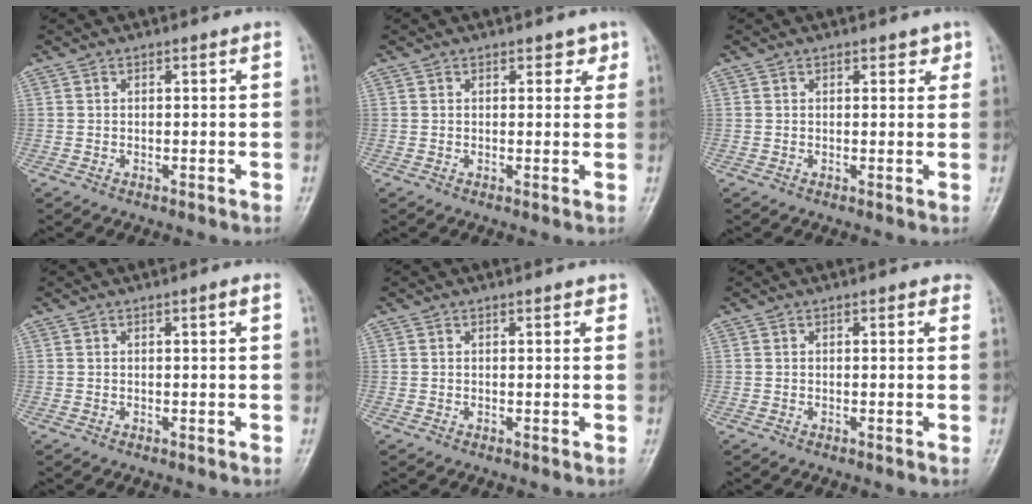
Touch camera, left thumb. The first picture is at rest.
{"total": 2.3, "force": [1.3, 1.4, 1.3], "torque": [0.004, -0.004, 0.013]}
{"total": 2.0, "force": [1.2, 1.1, 1.1], "torque": [0.001, -0.004, 0.012]}
{"total": 0.8, "force": [0.3, 0.0, 0.8], "torque": [-0.014, 0.002, 0.004]}
{"total": 1.2, "force": [0.8, 0.5, 0.8], "torque": [-0.009, -0.001, 0.008]}
{"total": 1.2, "force": [0.7, 0.7, 0.7], "torque": [0.001, 0.001, 0.002]}